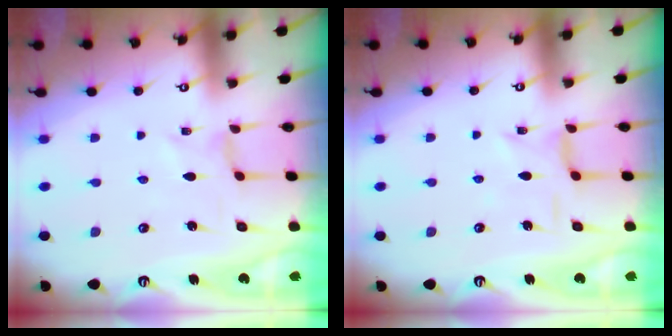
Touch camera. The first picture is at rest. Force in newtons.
{"total": 2.9, "press": 2.9, "slide": 0.3}